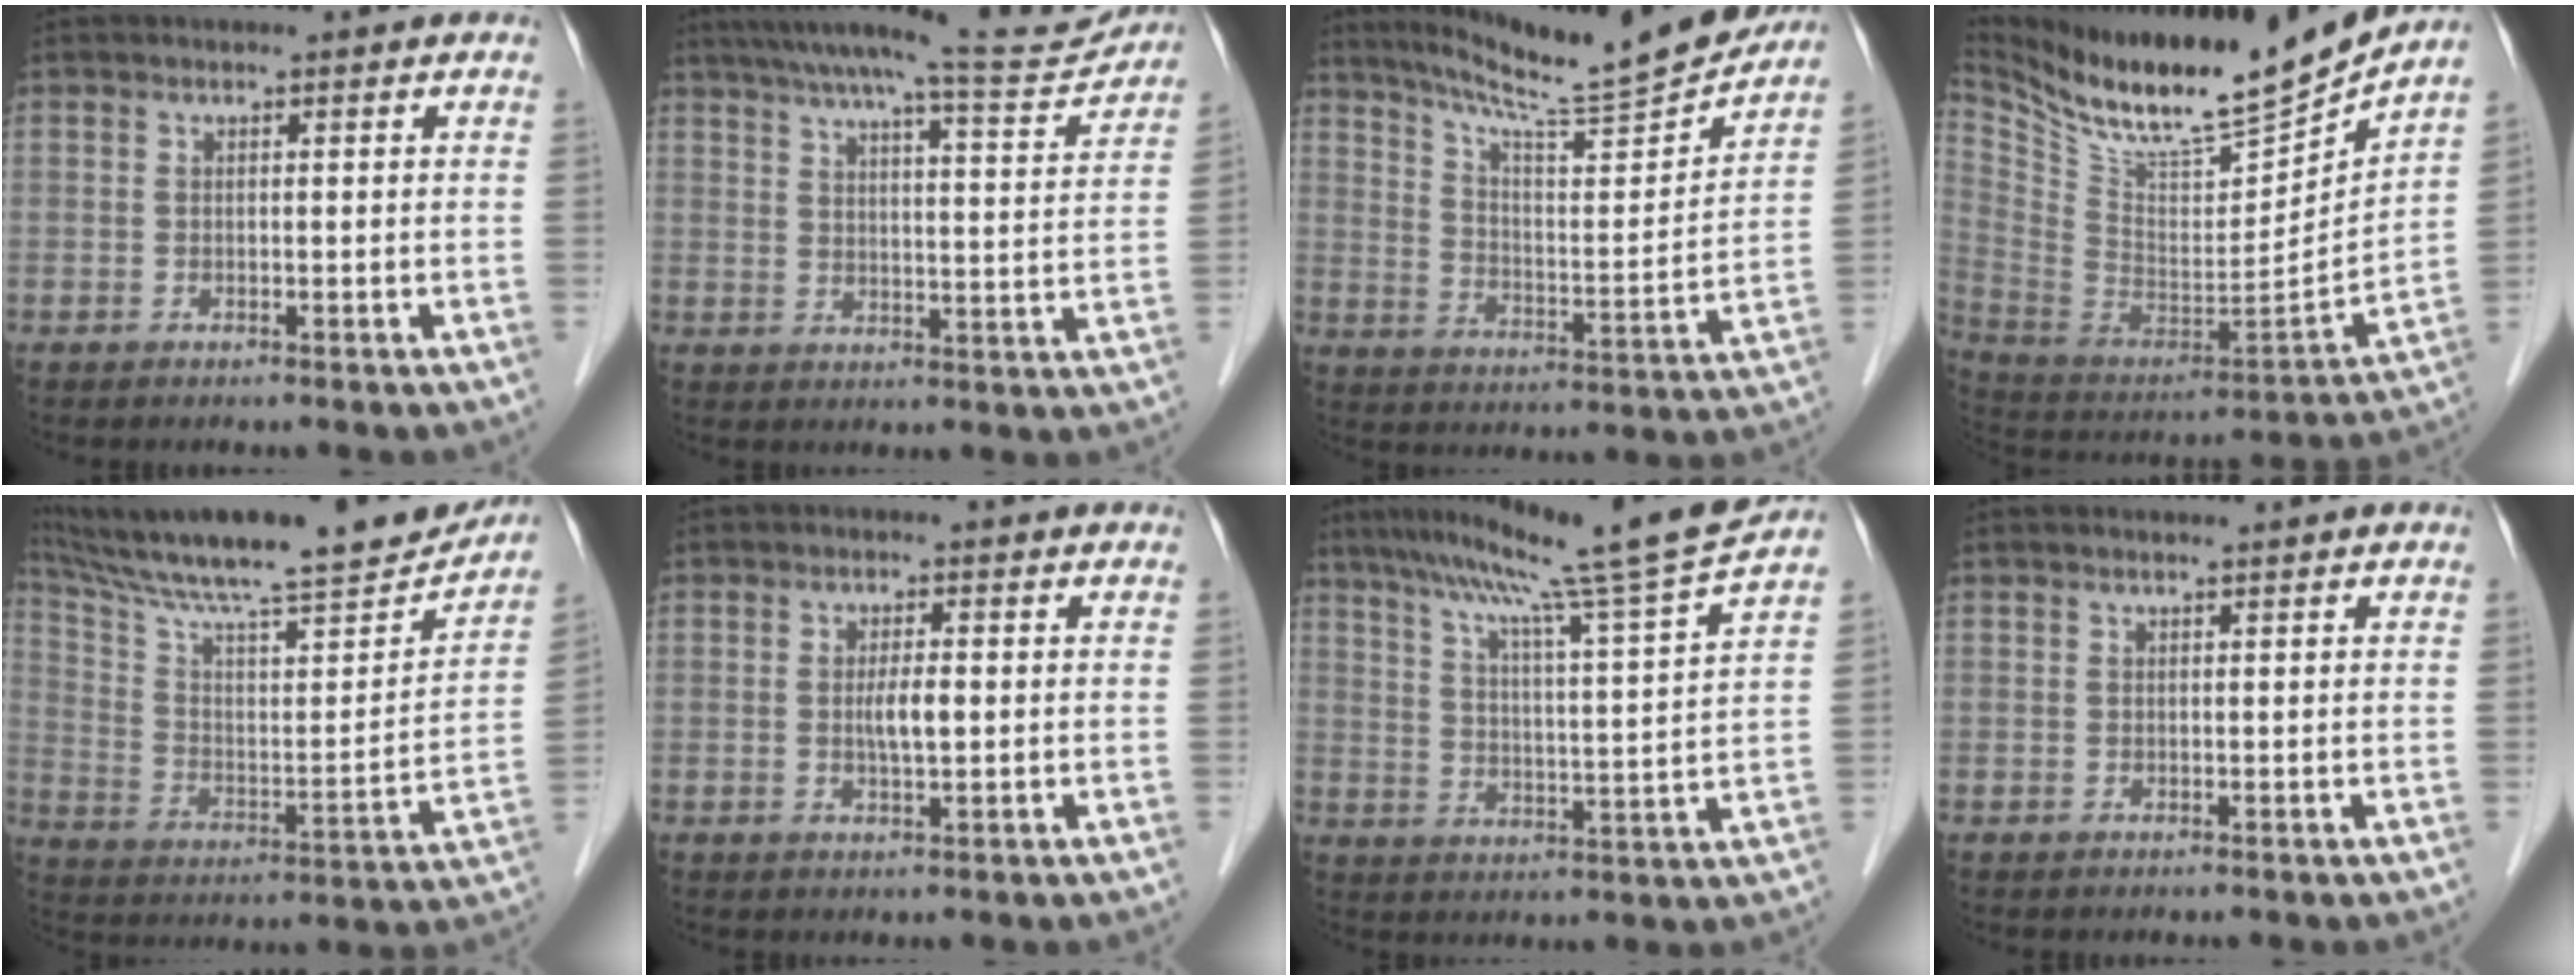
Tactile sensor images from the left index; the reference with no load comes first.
{"total": 13.9, "force": [13.0, 0.1, 4.9], "torque": [-0.076, -0.011, 0.176]}
{"total": 18.1, "force": [16.5, -0.5, 7.3], "torque": [-0.117, -0.033, 0.247]}
{"total": 20.4, "force": [18.2, 1.0, 9.2], "torque": [-0.176, -0.045, 0.317]}
{"total": 25.6, "force": [21.9, 2.6, 13.1], "torque": [-0.221, -0.005, 0.329]}
{"total": 2.9, "force": [0.0, 0.5, 2.9], "torque": [-0.054, -0.001, 0.001]}
{"total": 15.8, "force": [13.0, -3.1, 8.3], "torque": [-0.137, -0.023, 0.187]}
{"total": 0.9, "force": [0.8, -0.2, 0.4], "torque": [-0.009, 0.004, 0.017]}